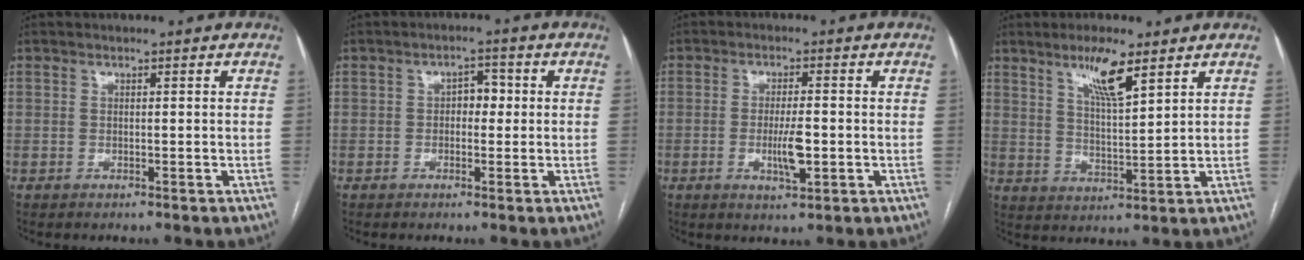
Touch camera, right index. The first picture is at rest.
{"total": 3.0, "force": [0.1, 1.9, 2.4], "torque": [-0.029, 0.015, -0.001]}
{"total": 5.0, "force": [-1.2, 1.0, 4.7], "torque": [-0.090, -0.006, -0.017]}
{"total": 7.3, "force": [4.7, 0.8, 5.6], "torque": [-0.104, -0.006, 0.085]}